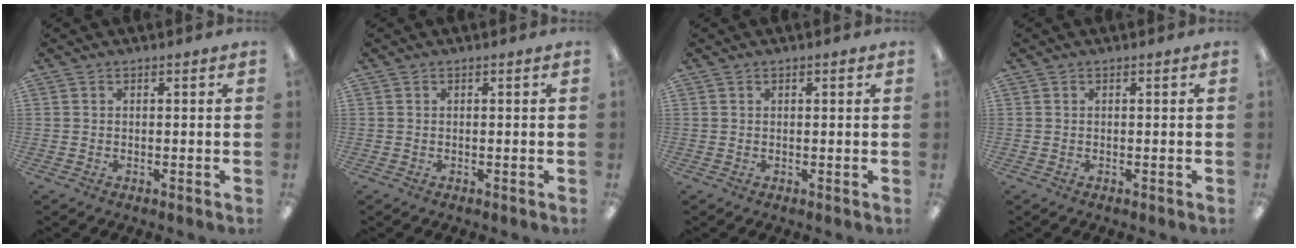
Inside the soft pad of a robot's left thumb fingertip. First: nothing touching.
{"total": 0.0}
{"total": 0.6, "force": [0.4, 0.2, 0.3], "torque": [-0.007, 0.003, 0.007]}
{"total": 0.0}